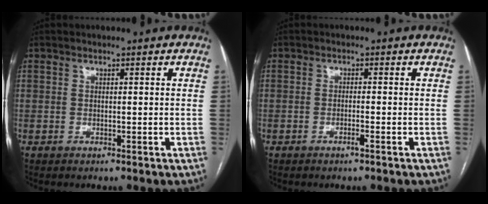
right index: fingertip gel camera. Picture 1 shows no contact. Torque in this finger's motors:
{"motor_torque": [-0.15, 0.09, -0.04, 0.00]}